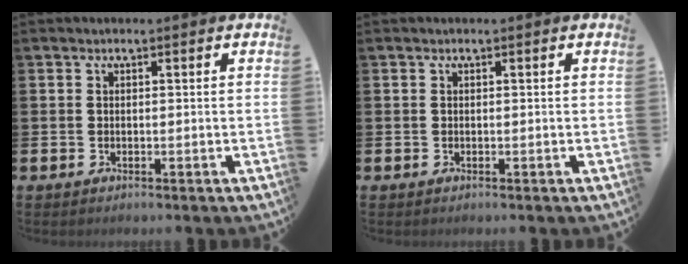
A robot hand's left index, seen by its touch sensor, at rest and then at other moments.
{"total": 0.0}